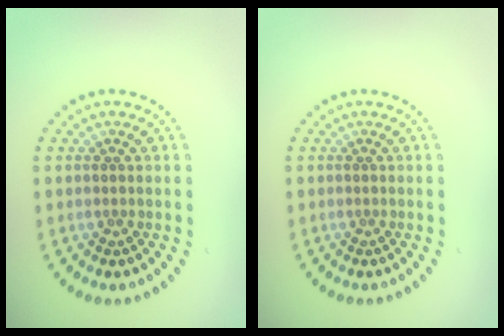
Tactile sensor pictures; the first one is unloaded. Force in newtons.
{"total": 0.0}